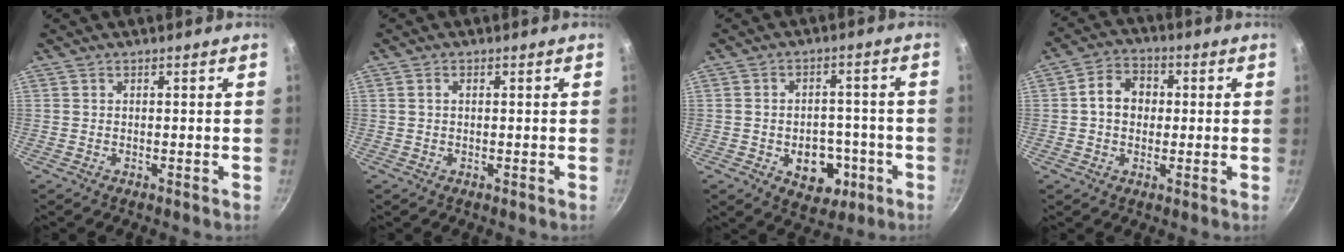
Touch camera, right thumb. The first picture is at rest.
{"total": 1.0, "force": [0.2, 0.6, 0.8], "torque": [-0.014, 0.004, 0.003]}
{"total": 9.7, "force": [-3.2, 6.9, 6.0], "torque": [-0.048, 0.018, -0.034]}
{"total": 7.3, "force": [0.4, 5.9, 4.2], "torque": [-0.046, 0.016, -0.005]}